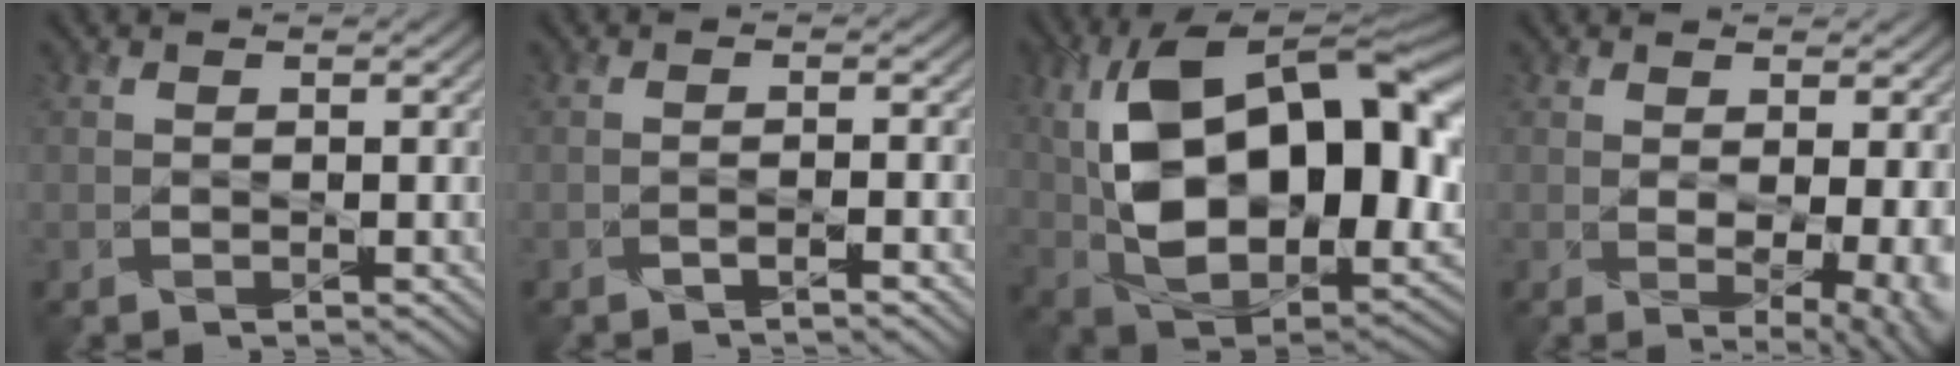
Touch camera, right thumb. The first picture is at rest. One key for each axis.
{"total": 1.6, "fx": -1.0, "fy": 0.1, "fz": 1.2, "tx": -0.017, "ty": 0.003, "tz": -0.025}
{"total": 20.7, "fx": 4.2, "fy": 11.6, "fz": 16.7, "tx": -0.304, "ty": 0.010, "tz": 0.080}
{"total": 6.2, "fx": -0.3, "fy": 2.4, "fz": 5.7, "tx": -0.072, "ty": -0.016, "tz": 0.014}